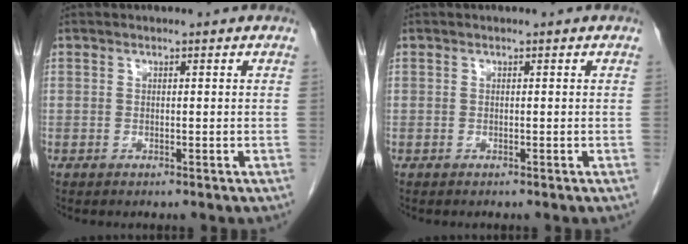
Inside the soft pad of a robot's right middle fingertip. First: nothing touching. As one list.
[{"total": 0.0}]